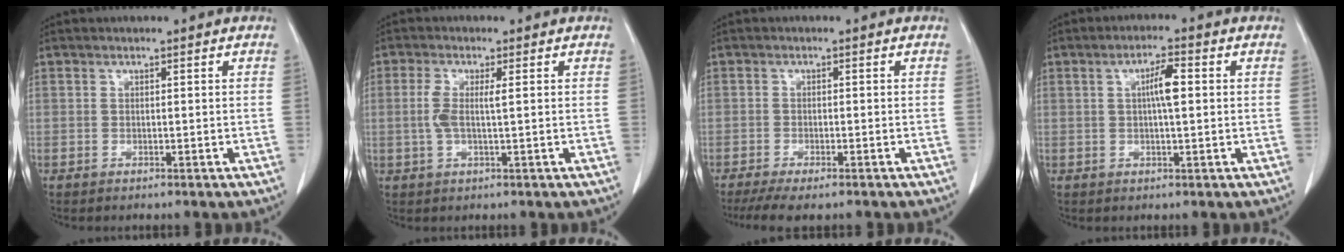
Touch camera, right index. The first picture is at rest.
{"total": 3.7, "force": [0.3, 0.5, 3.7], "torque": [-0.082, 0.006, 0.006]}
{"total": 6.7, "force": [-5.2, 1.2, 4.0], "torque": [-0.061, -0.012, -0.080]}
{"total": 4.2, "force": [0.6, 0.6, 4.1], "torque": [-0.073, 0.006, 0.008]}